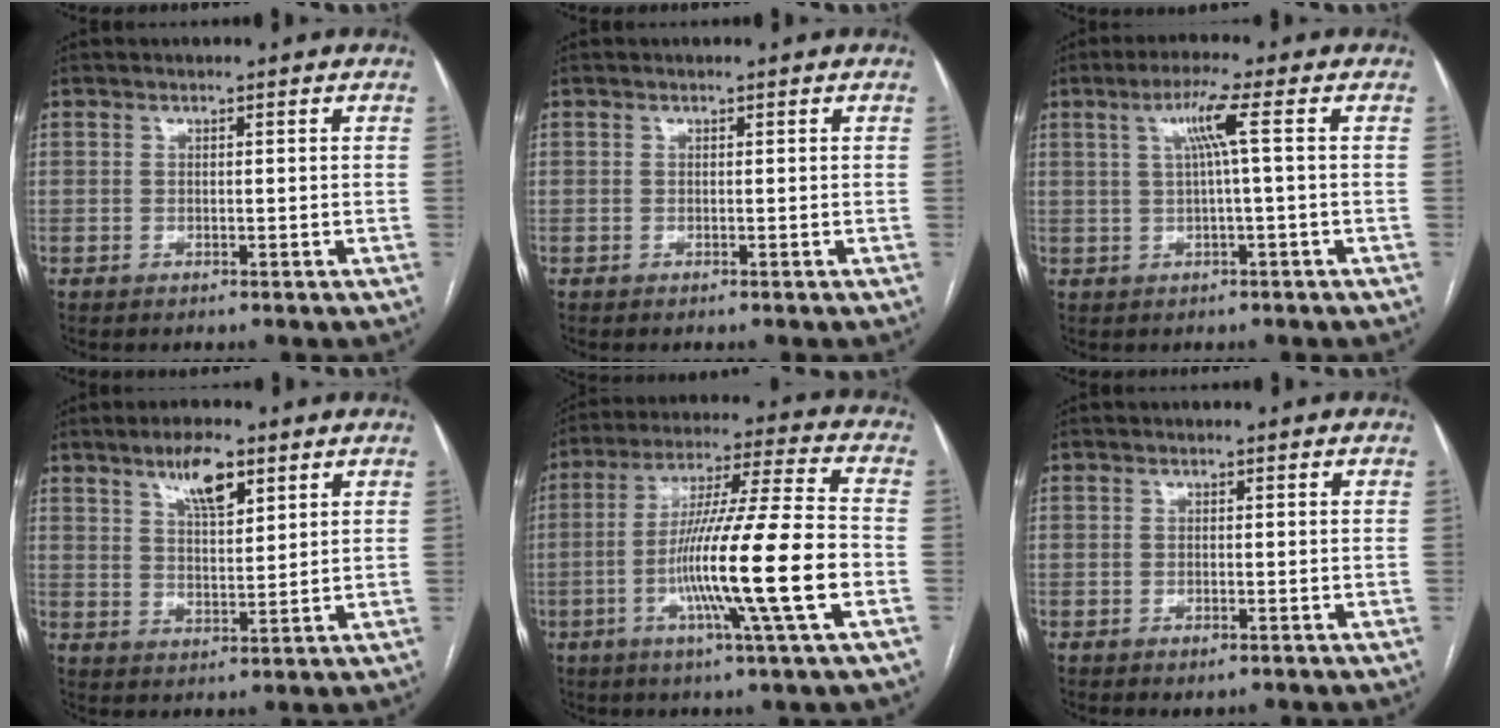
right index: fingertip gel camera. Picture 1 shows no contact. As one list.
[{"total": 0.0}, {"total": 4.8, "force": [1.1, -0.9, 4.6], "torque": [-0.087, 0.011, 0.023]}, {"total": 6.6, "force": [4.1, 1.9, 4.9], "torque": [-0.087, 0.001, 0.072]}, {"total": 17.9, "force": [-4.6, -1.0, 17.2], "torque": [-0.306, -0.009, -0.088]}, {"total": 0.9, "force": [-0.6, 0.4, 0.7], "torque": [-0.005, -0.001, -0.004]}]